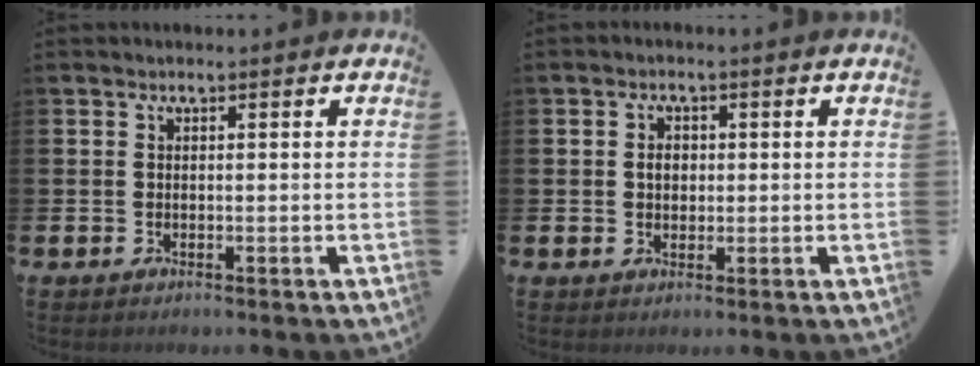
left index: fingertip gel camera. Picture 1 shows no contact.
{"total": 2.2, "force": [0.3, 1.7, 1.3], "torque": [-0.010, 0.002, 0.000]}